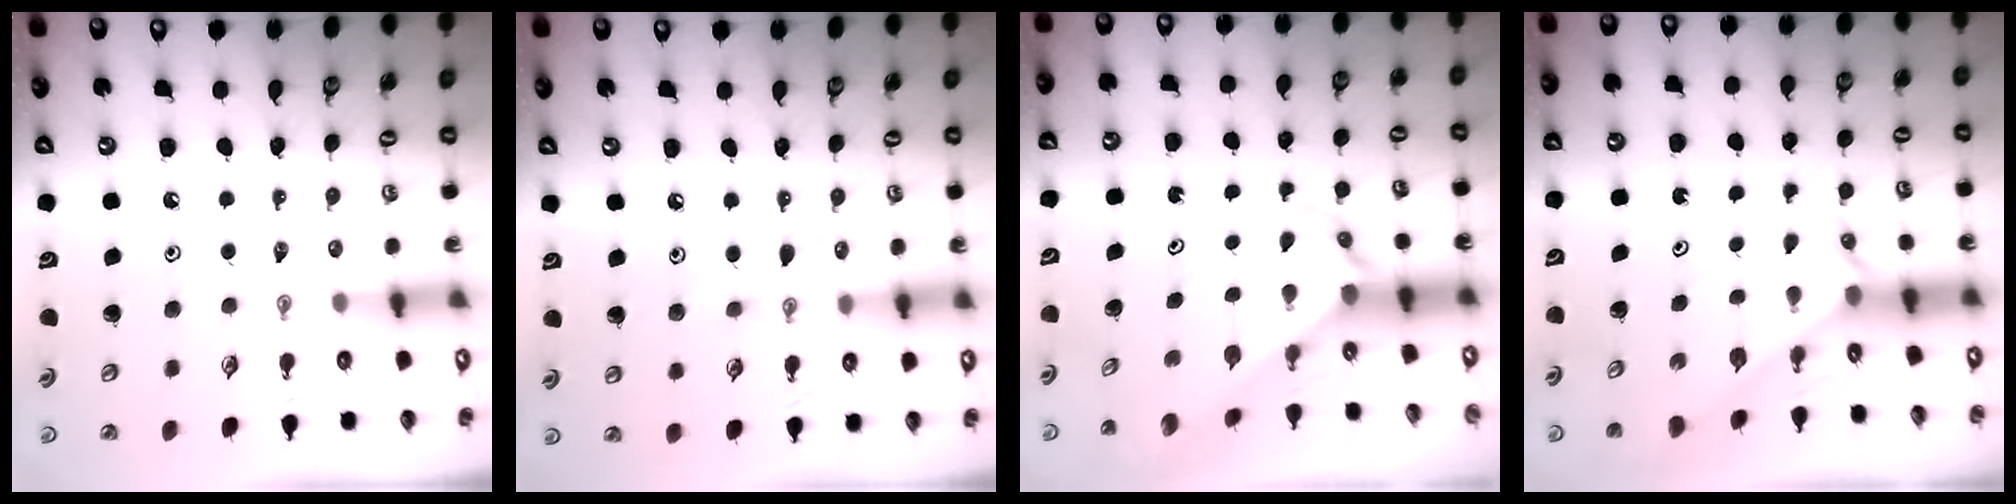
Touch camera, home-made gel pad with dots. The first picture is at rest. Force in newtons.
{"total": 5.9, "press": 5.8, "slide": 0.7}
{"total": 3.6, "press": 3.6, "slide": 0.3}
{"total": 2.0, "press": 2.0, "slide": 0.2}